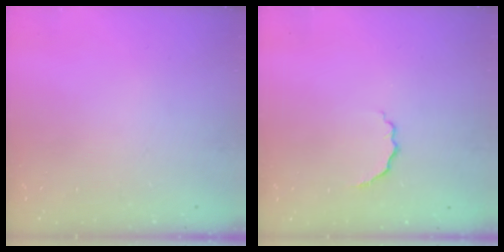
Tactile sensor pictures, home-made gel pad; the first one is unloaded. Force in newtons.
{"total": 5.4, "press": 5.3, "slide": 1.0}